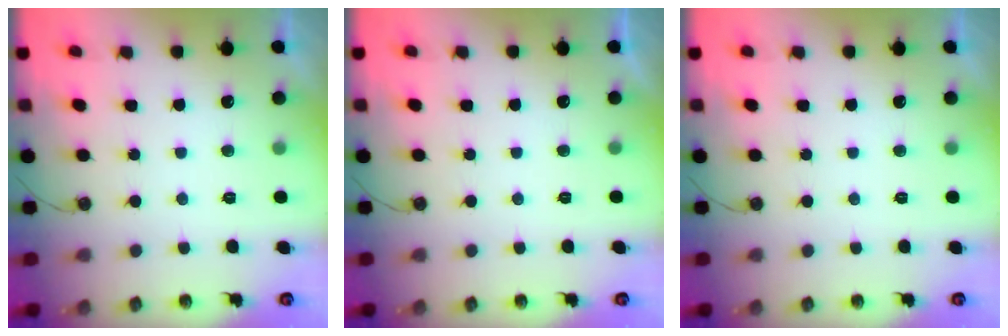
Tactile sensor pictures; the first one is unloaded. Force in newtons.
{"total": 0.0}
{"total": 0.0}